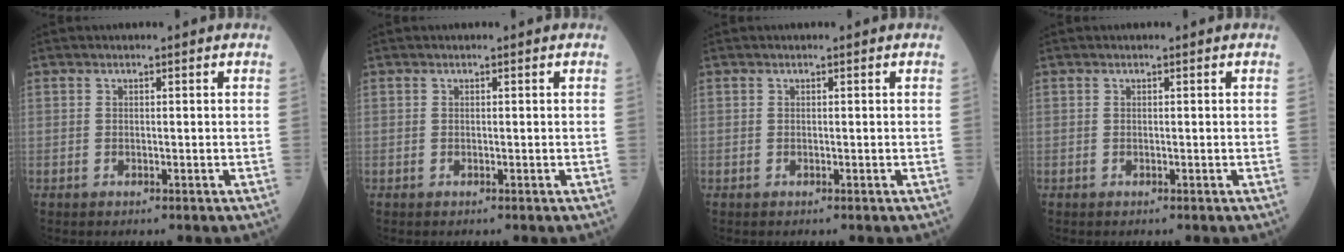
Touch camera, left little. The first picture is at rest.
{"total": 0.0}
{"total": 0.0}
{"total": 0.0}